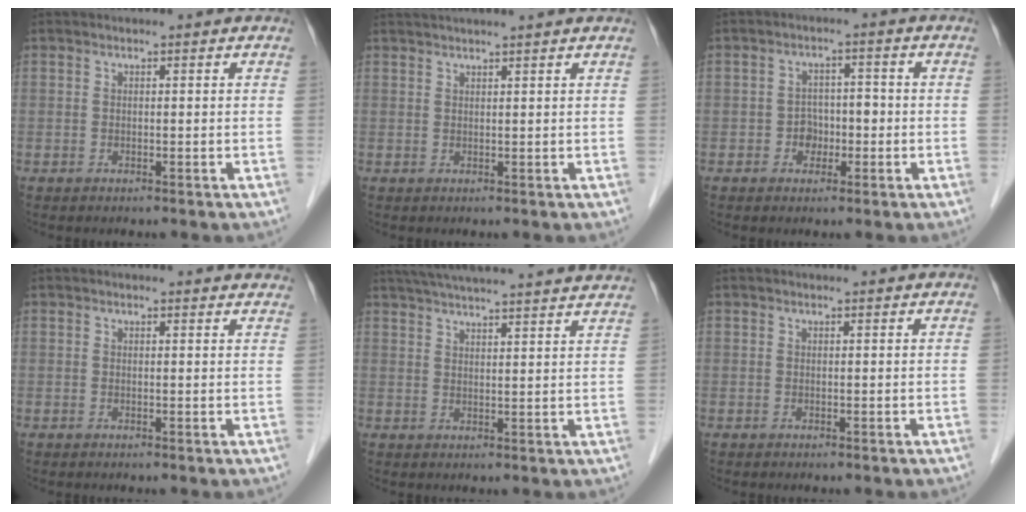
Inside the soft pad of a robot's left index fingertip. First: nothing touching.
{"total": 6.5, "force": [5.7, -0.9, 3.0], "torque": [-0.039, 0.033, 0.077]}
{"total": 3.4, "force": [-1.2, 2.7, 1.8], "torque": [-0.026, 0.013, -0.019]}
{"total": 5.8, "force": [5.4, 1.0, 1.7], "torque": [-0.012, 0.014, 0.047]}
{"total": 22.8, "force": [20.9, 0.6, 9.0], "torque": [-0.150, 0.013, 0.274]}
{"total": 1.3, "force": [1.3, 0.1, 0.3], "torque": [-0.007, 0.012, 0.018]}